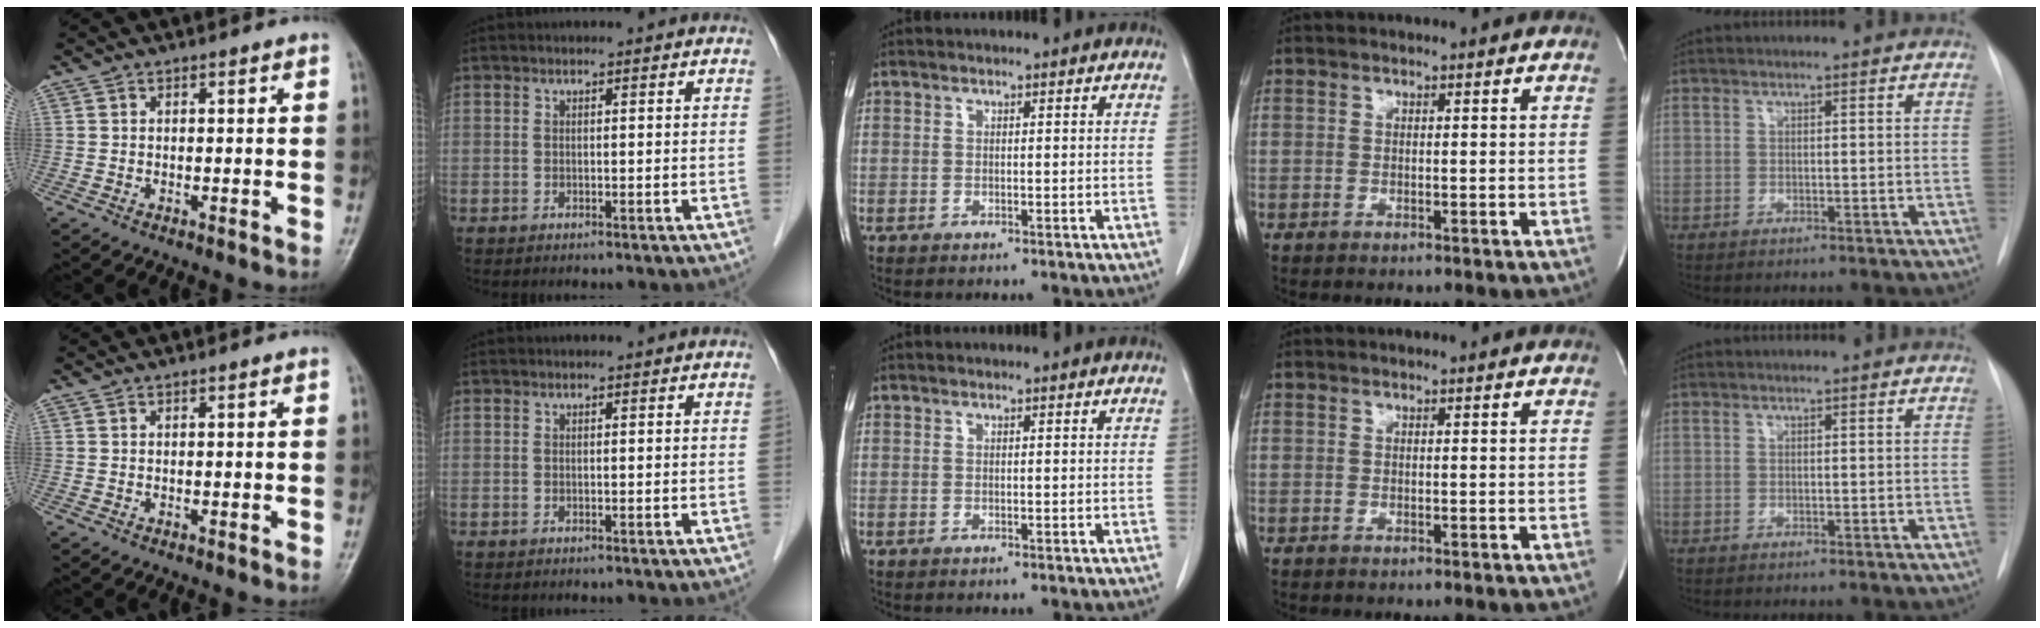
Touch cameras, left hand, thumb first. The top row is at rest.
{}